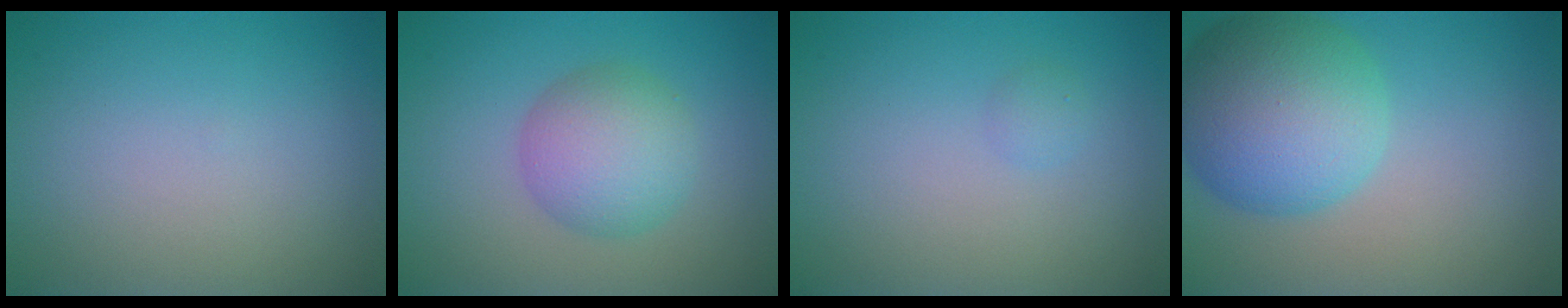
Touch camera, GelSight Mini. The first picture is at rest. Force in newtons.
{"total": 5.0, "press": 5.0, "slide": 0.0}
{"total": 0.7, "press": 0.7, "slide": 0.0}
{"total": 9.5, "press": 9.5, "slide": 0.4}